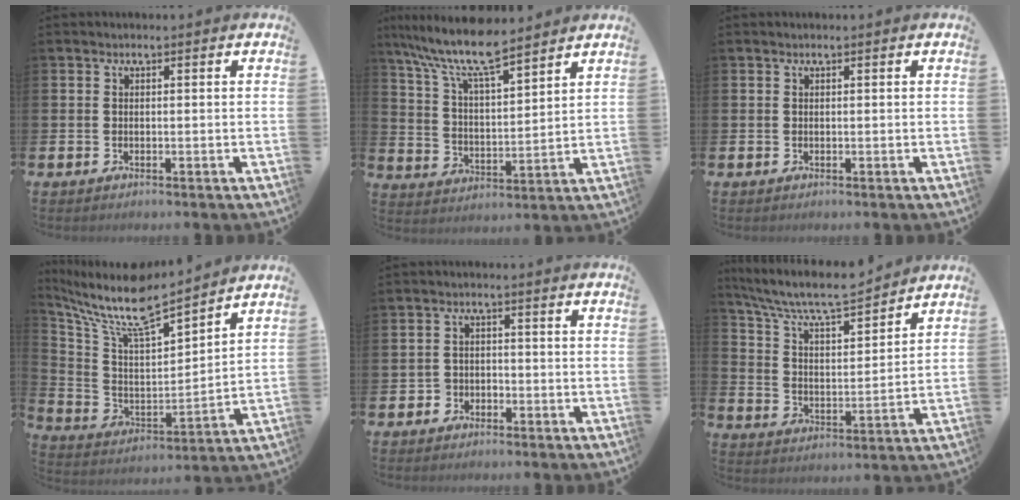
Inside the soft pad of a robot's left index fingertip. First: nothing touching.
{"total": 9.9, "force": [8.6, 1.3, 4.7], "torque": [-0.126, -0.038, 0.151]}
{"total": 0.0}
{"total": 10.4, "force": [9.2, 2.0, 4.5], "torque": [-0.124, -0.062, 0.153]}
{"total": 2.1, "force": [-1.6, 1.4, -0.1], "torque": [-0.012, 0.005, -0.036]}
{"total": 8.0, "force": [7.5, 1.2, 2.6], "torque": [-0.089, -0.051, 0.129]}